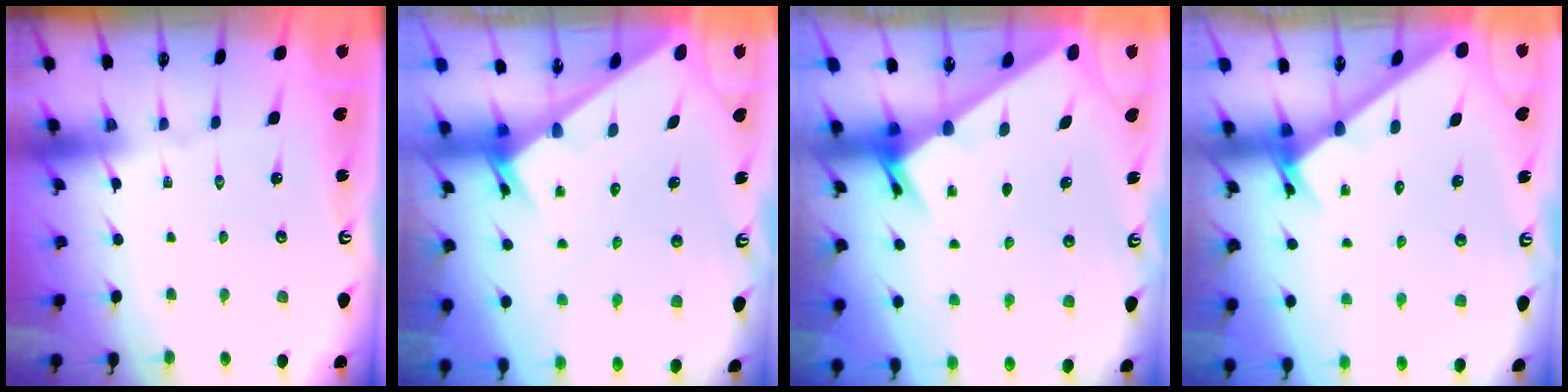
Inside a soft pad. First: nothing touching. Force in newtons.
{"total": 3.5, "press": 3.4, "slide": 0.4}
{"total": 2.6, "press": 2.6, "slide": 0.2}
{"total": 2.3, "press": 2.3, "slide": 0.2}